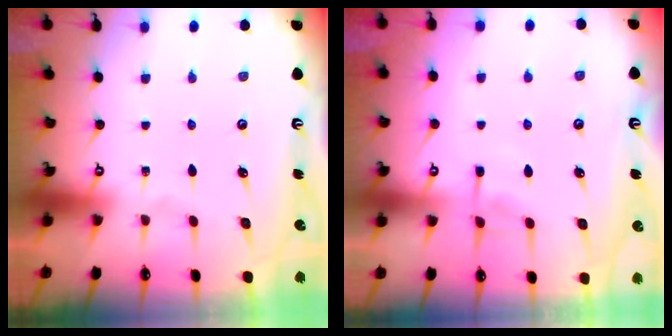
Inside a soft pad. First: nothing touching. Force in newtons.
{"total": 4.7, "press": 4.7, "slide": 0.4}